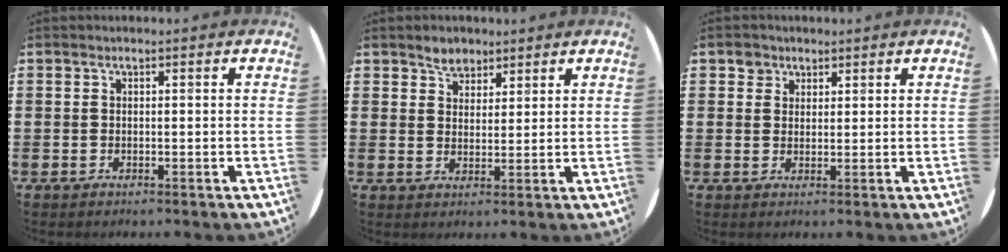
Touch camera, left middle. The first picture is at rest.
{"total": 3.1, "force": [2.7, 1.7, 0.2], "torque": [-0.002, -0.001, 0.051]}
{"total": 2.3, "force": [1.7, 1.6, 0.0], "torque": [0.012, -0.002, 0.031]}